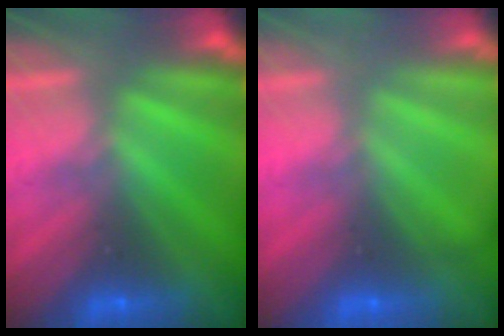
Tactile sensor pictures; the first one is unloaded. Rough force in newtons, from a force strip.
{"total": 2.1}